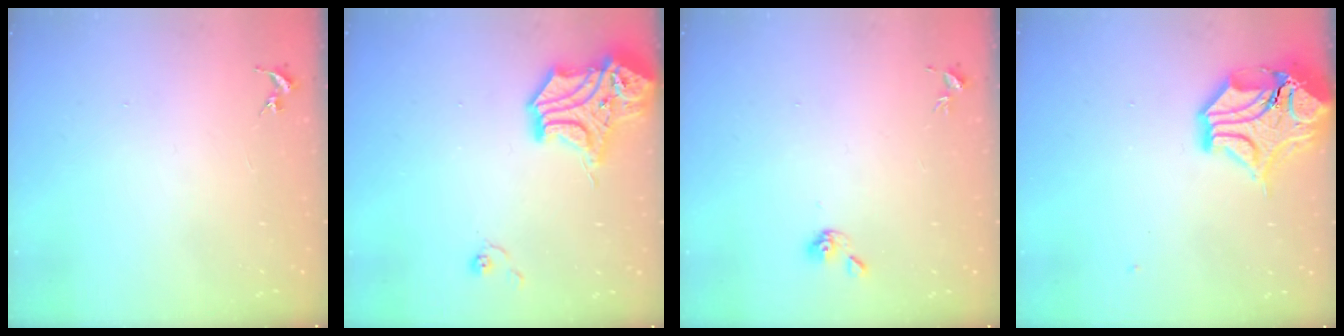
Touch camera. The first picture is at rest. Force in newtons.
{"total": 15.8, "press": 15.6, "slide": 2.4}
{"total": 4.8, "press": 4.8, "slide": 0.8}
{"total": 16.7, "press": 16.5, "slide": 2.5}